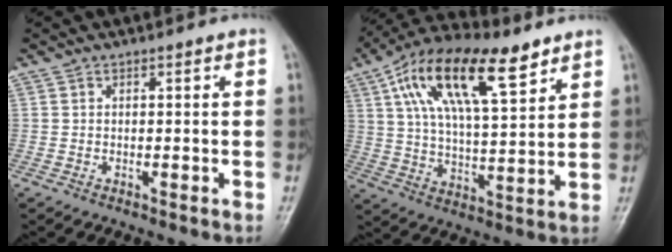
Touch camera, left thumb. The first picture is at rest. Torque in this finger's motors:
{"motor_torque": [0.99, 0.99, 1.50, -1.27, 0.32]}